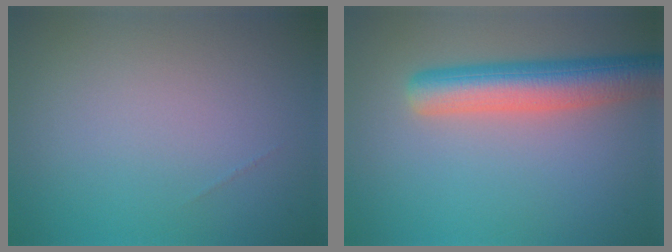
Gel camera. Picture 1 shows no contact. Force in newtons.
{"total": 6.0, "press": 6.0, "slide": 0.5}